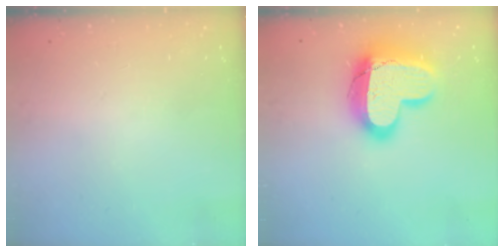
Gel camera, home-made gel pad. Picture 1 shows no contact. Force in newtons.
{"total": 20.3, "press": 20.3, "slide": 1.5}